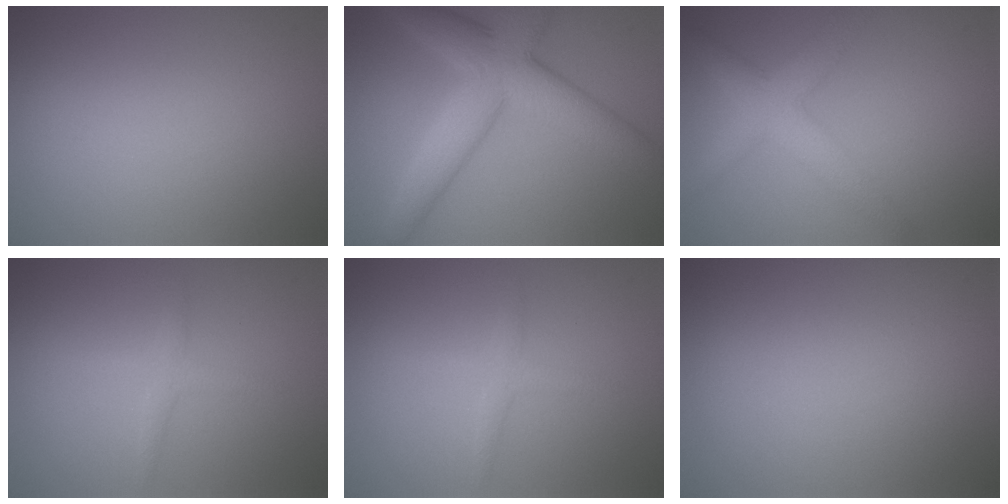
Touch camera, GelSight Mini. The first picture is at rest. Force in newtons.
{"total": 7.7, "press": 7.7, "slide": 0.1}
{"total": 4.6, "press": 4.6, "slide": 0.2}
{"total": 1.4, "press": 1.4, "slide": 0.0}
{"total": 1.4, "press": 1.4, "slide": 0.0}
{"total": 0.0}